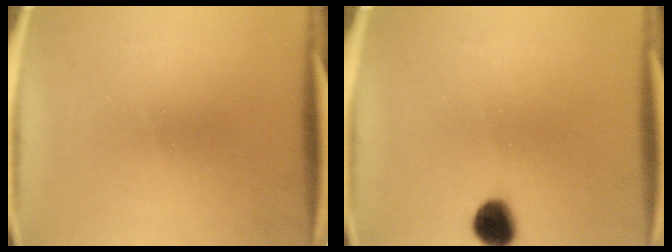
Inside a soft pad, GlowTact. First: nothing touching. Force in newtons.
{"total": 6.1}